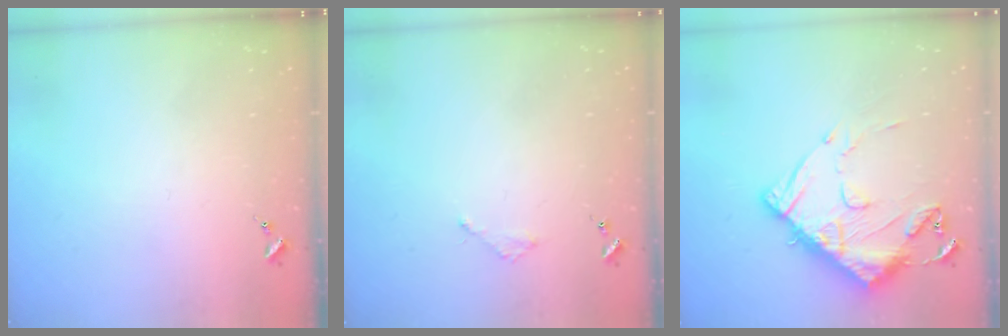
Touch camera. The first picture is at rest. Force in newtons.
{"total": 2.0, "press": 2.0, "slide": 0.3}
{"total": 14.8, "press": 14.7, "slide": 1.5}